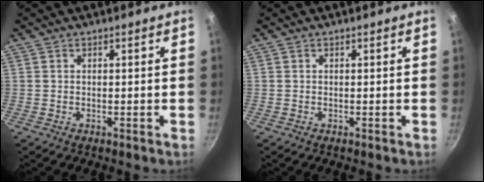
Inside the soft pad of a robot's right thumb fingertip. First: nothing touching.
{"total": 0.0}